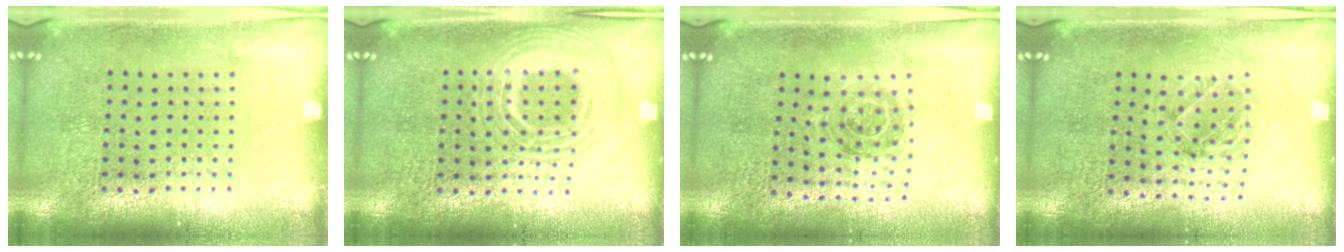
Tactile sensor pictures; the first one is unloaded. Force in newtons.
{"total": 2.6, "press": 2.6, "slide": 0.2}
{"total": 1.0, "press": 1.0, "slide": 0.1}
{"total": 1.1, "press": 1.1, "slide": 0.2}